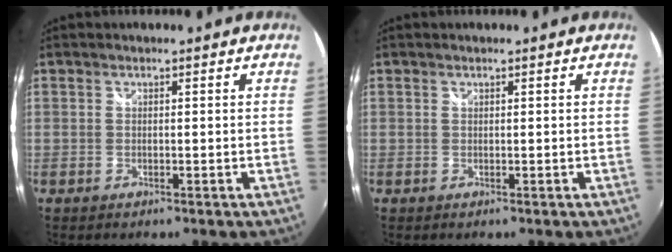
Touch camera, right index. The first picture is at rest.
{"total": 0.0}